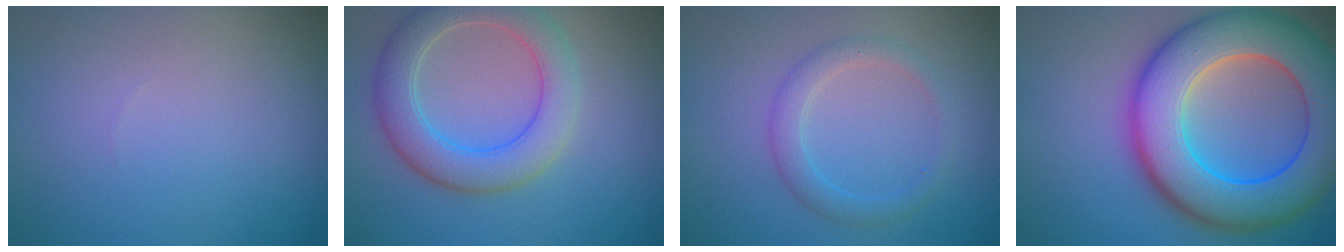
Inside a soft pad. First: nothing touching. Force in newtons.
{"total": 5.8, "press": 5.7, "slide": 0.7}
{"total": 2.3, "press": 2.3, "slide": 0.1}
{"total": 12.5, "press": 12.5, "slide": 0.3}